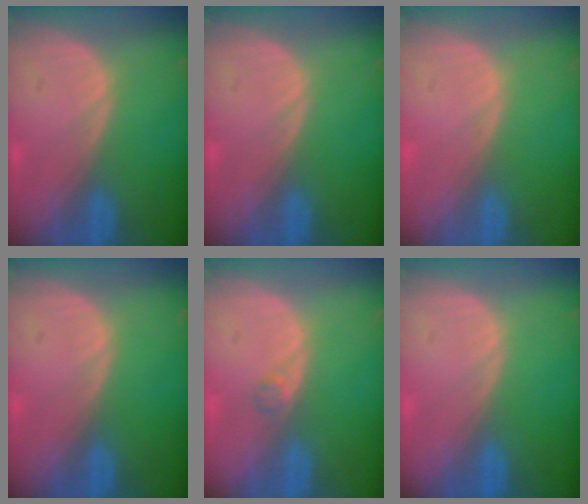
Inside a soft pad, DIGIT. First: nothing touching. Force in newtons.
{"total": 0.0}
{"total": 0.0}
{"total": 0.0}
{"total": 1.2, "press": 1.2, "slide": 0.1}
{"total": 0.0}